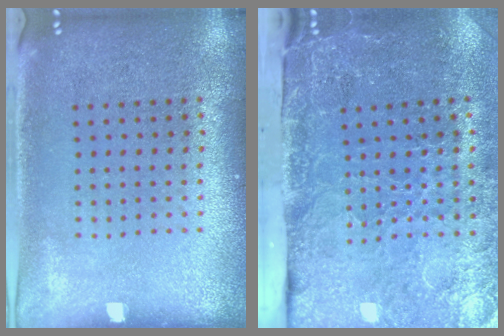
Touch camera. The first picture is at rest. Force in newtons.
{"total": 4.9, "press": 3.7, "slide": 3.3}